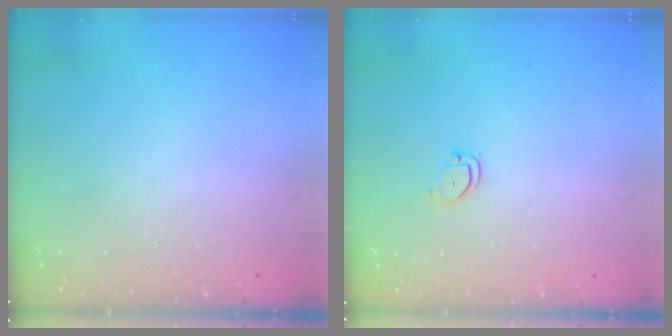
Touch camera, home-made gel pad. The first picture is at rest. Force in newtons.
{"total": 2.4, "press": 2.4, "slide": 0.2}